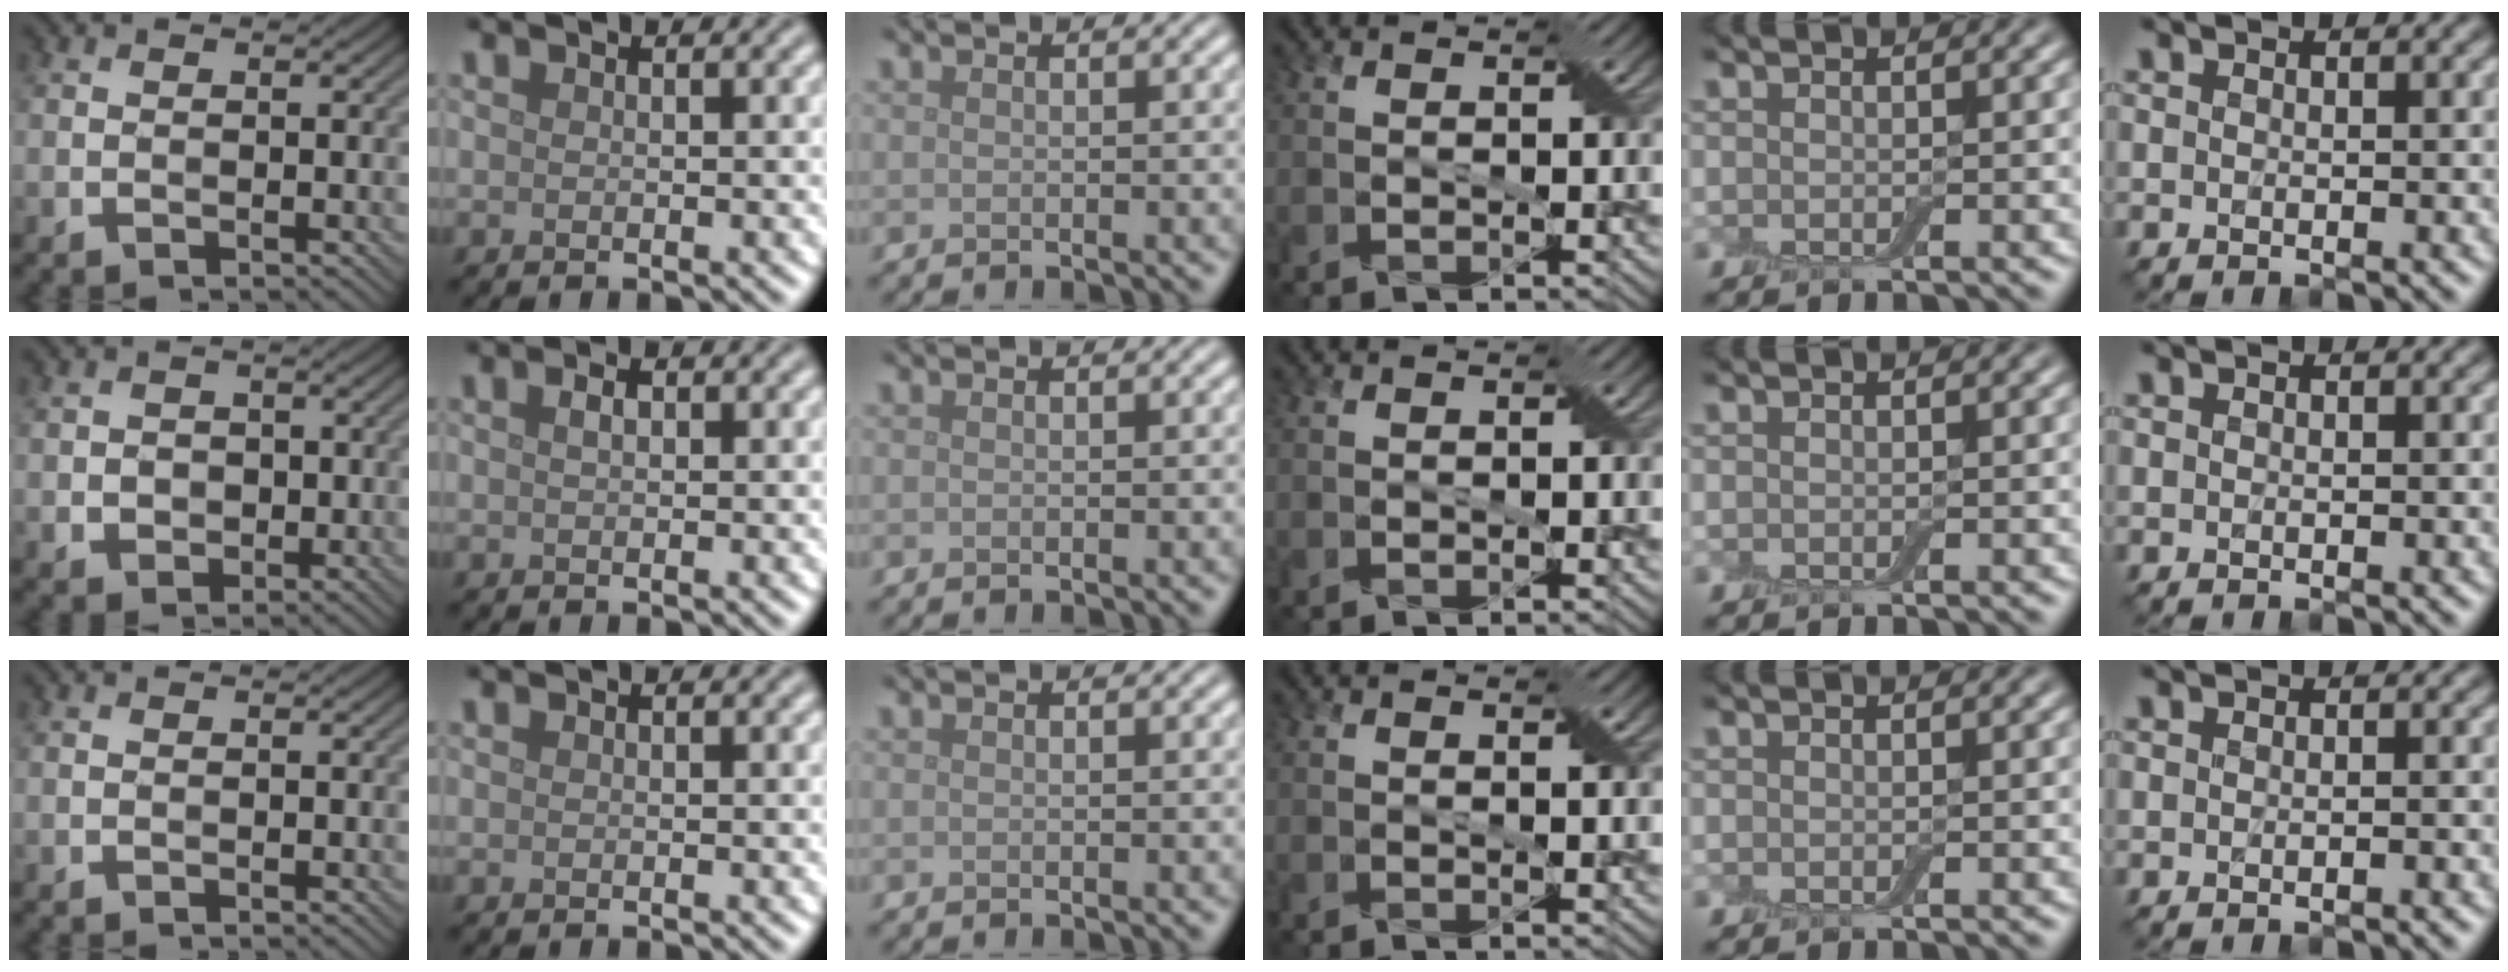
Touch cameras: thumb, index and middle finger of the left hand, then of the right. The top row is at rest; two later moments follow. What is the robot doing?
{"motion": "extract", "object": "backpack"}